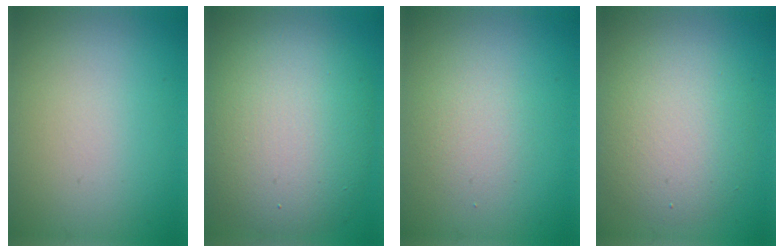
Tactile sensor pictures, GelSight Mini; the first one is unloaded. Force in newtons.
{"total": 10.5, "press": 10.5, "slide": 0.4}
{"total": 1.9, "press": 1.9, "slide": 0.0}
{"total": 5.2, "press": 5.2, "slide": 0.4}